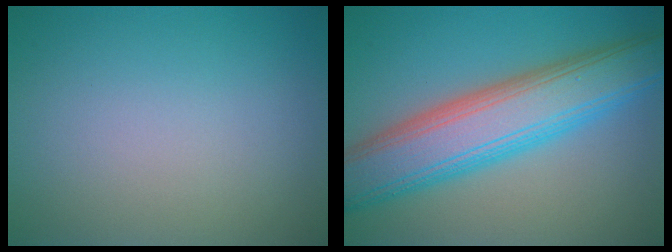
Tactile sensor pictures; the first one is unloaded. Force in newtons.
{"total": 9.4, "press": 9.4, "slide": 0.1}